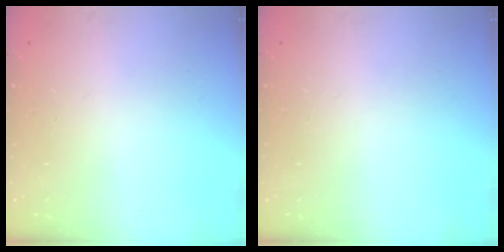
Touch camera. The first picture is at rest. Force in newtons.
{"total": 0.0}